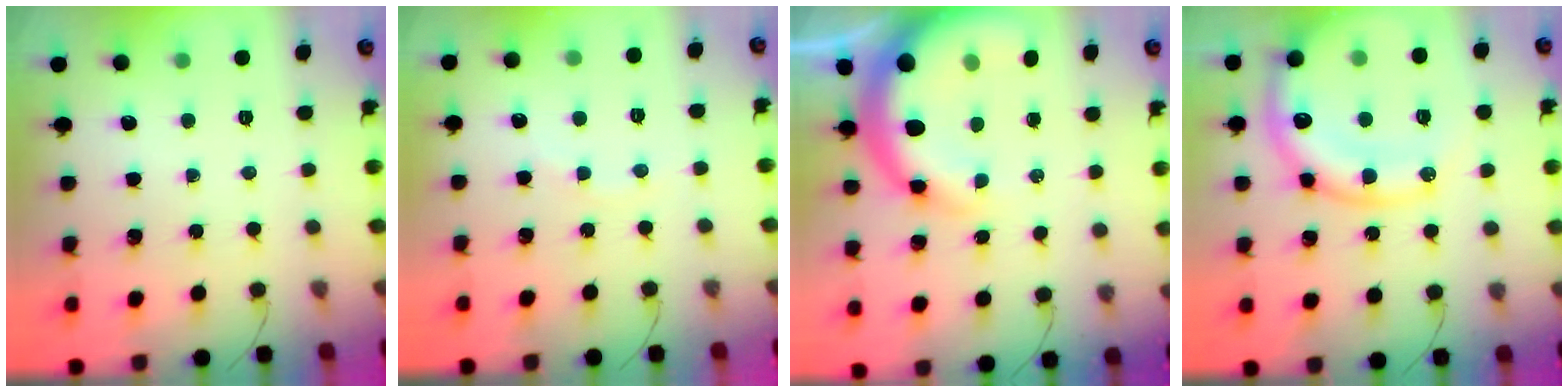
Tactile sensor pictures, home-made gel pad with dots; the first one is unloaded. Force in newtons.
{"total": 3.0, "press": 2.9, "slide": 0.9}
{"total": 14.7, "press": 14.3, "slide": 3.4}
{"total": 22.1, "press": 21.7, "slide": 4.4}